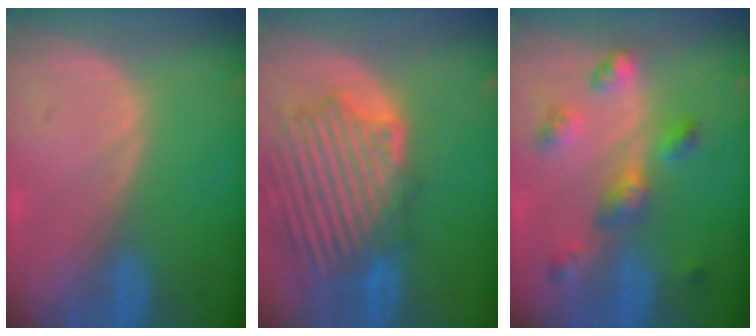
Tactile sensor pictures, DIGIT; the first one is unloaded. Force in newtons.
{"total": 11.7, "press": 11.1, "slide": 3.8}
{"total": 6.3, "press": 5.7, "slide": 2.7}